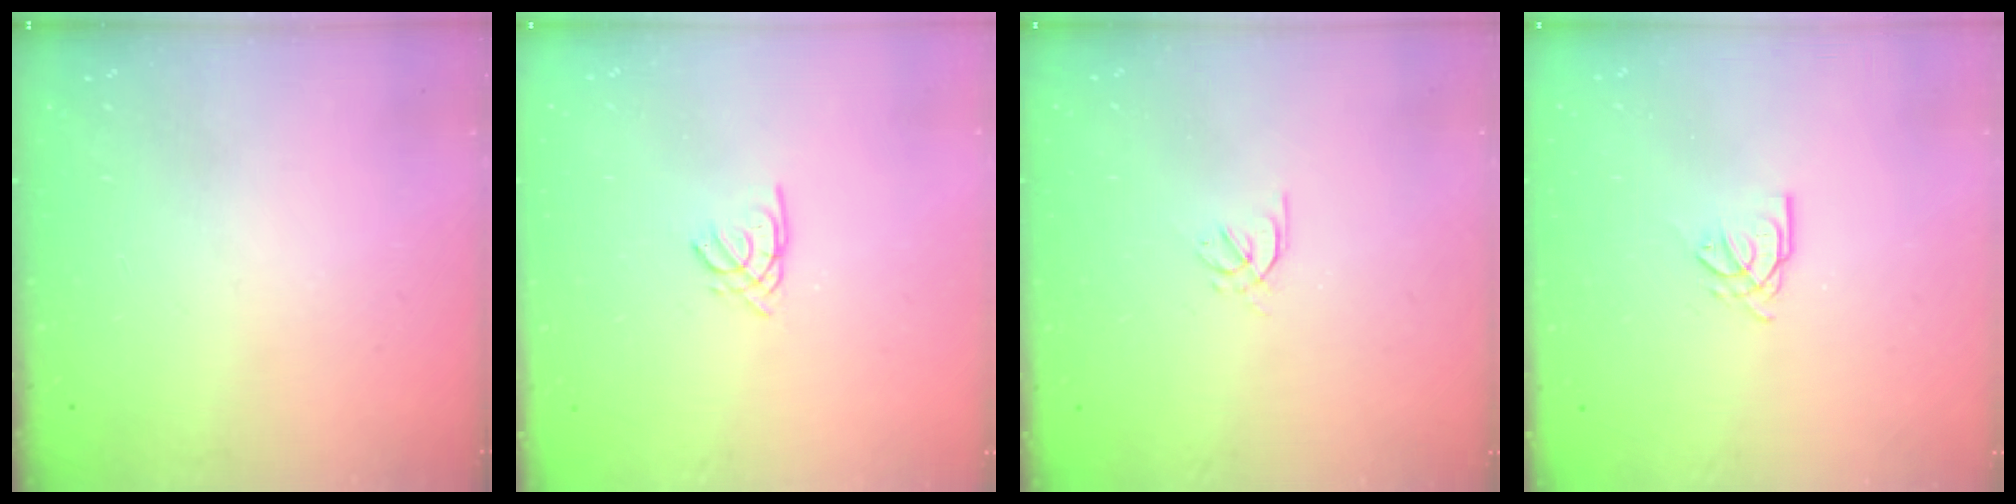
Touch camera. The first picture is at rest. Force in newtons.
{"total": 1.6, "press": 1.5, "slide": 0.4}
{"total": 2.2, "press": 2.1, "slide": 0.7}
{"total": 3.5, "press": 3.5, "slide": 0.3}